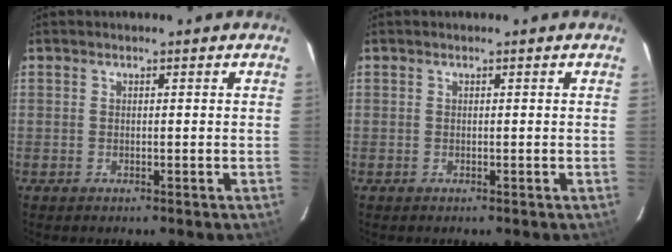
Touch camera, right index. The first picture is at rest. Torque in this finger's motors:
{"motor_torque": [0.00, 0.00, 0.03, 0.01]}